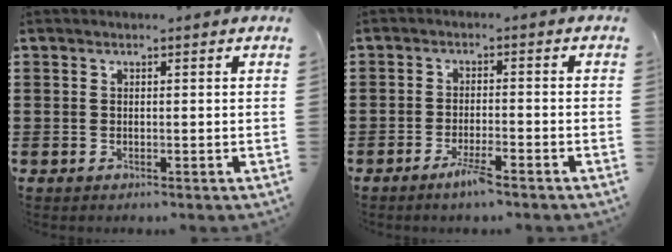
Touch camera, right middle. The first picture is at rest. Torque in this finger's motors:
{"motor_torque": [2.14, 0.00, 0.16, 0.09]}